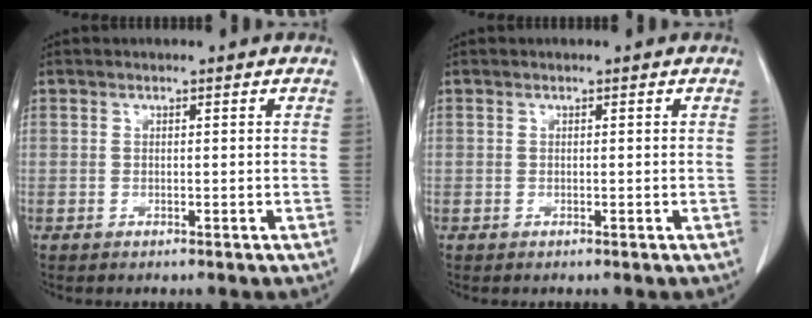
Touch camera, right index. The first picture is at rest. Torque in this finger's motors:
{"motor_torque": [0.00, 0.00, 0.00, 0.00]}